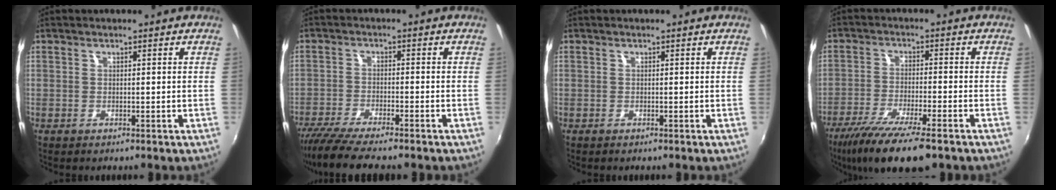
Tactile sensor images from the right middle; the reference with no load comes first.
{"total": 8.3, "force": [-7.3, 0.3, 4.0], "torque": [-0.098, -0.030, -0.128]}
{"total": 0.0}
{"total": 13.6, "force": [-9.7, 2.6, 9.2], "torque": [-0.189, -0.044, -0.169]}